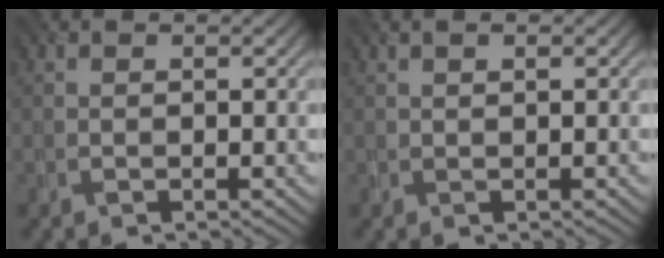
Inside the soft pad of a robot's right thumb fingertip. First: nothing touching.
{"total": 1.2, "force": [0.8, 0.5, 0.8], "torque": [-0.015, 0.005, 0.016]}